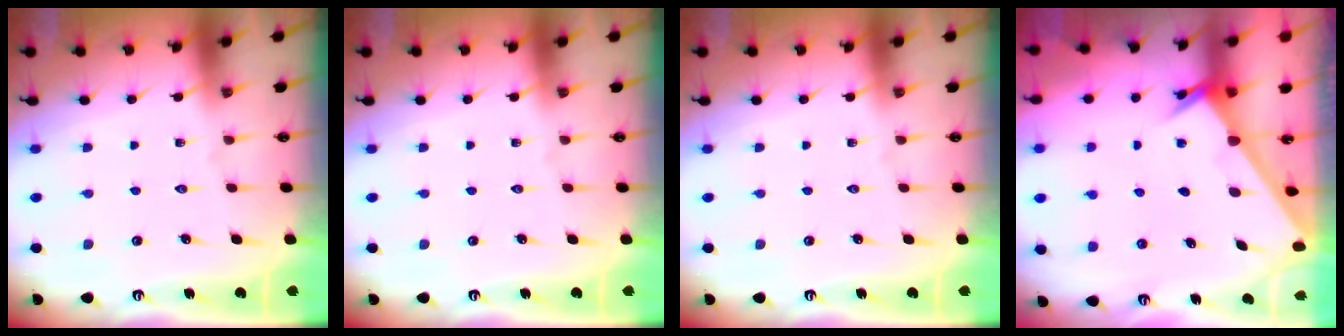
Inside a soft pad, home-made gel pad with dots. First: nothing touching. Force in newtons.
{"total": 0.0}
{"total": 0.0}
{"total": 2.4, "press": 2.4, "slide": 0.2}